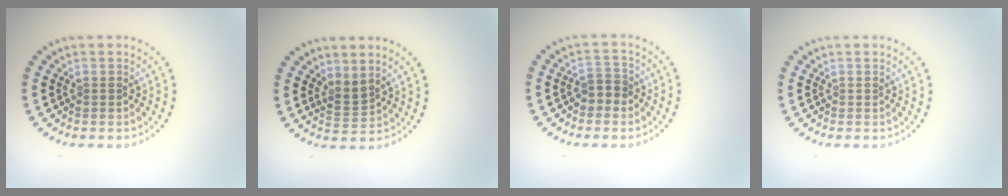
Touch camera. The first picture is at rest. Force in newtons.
{"total": 1.8, "press": 1.3, "slide": 1.3}
{"total": 2.0, "press": 1.9, "slide": 0.6}
{"total": 0.0}